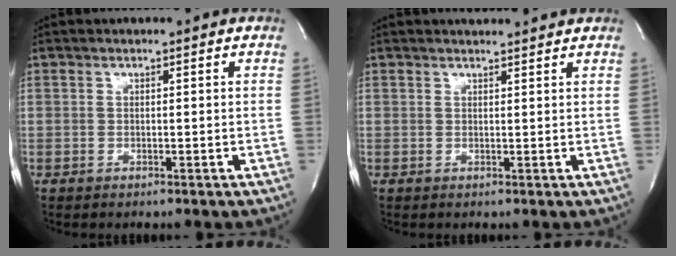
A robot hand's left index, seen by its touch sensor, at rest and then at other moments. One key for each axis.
{"total": 3.6, "fx": 3.5, "fy": 0.4, "fz": 0.6, "tx": -0.016, "ty": 0.011, "tz": 0.041}